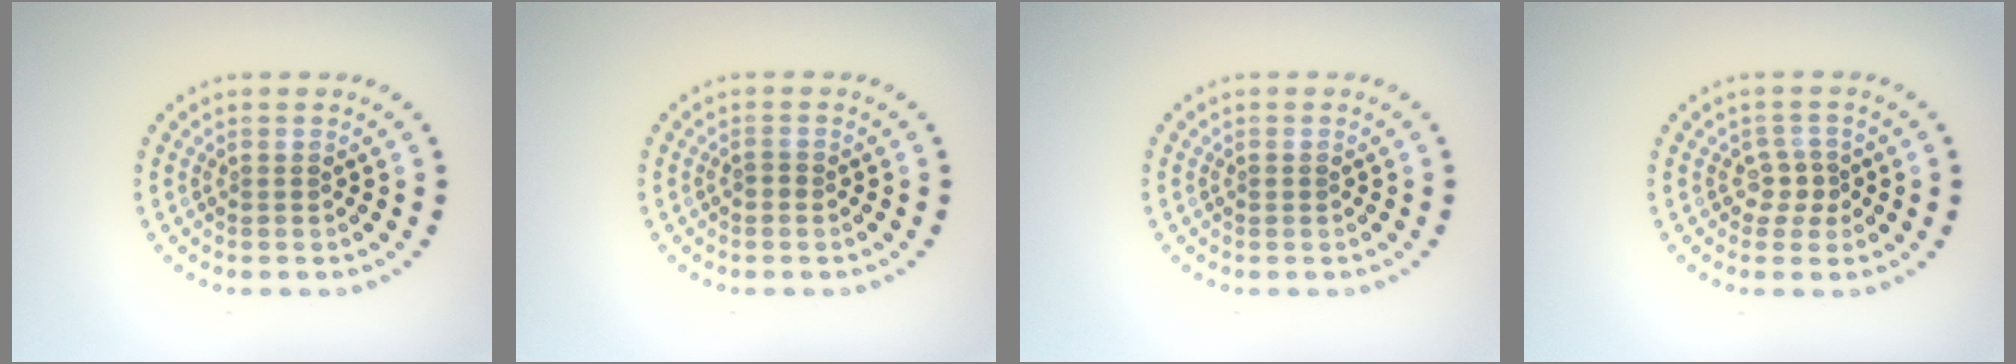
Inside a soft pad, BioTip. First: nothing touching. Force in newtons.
{"total": 0.7, "press": 0.6, "slide": 0.3}
{"total": 0.5, "press": 0.5, "slide": 0.1}
{"total": 1.8, "press": 1.4, "slide": 1.1}